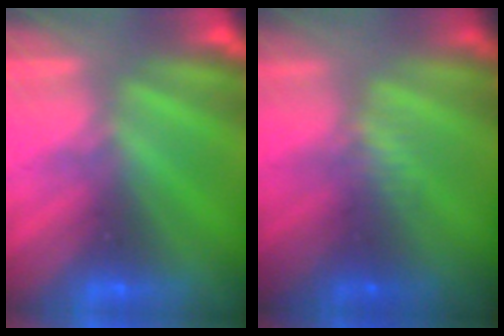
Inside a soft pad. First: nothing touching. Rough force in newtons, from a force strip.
{"total": 2.3}